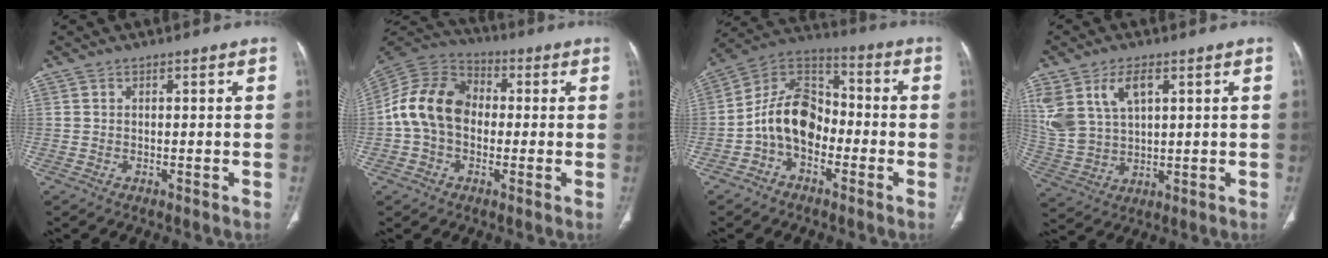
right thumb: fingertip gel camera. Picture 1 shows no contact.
{"total": 14.0, "force": [-0.5, 10.5, 9.2], "torque": [-0.163, 0.036, -0.020]}
{"total": 12.5, "force": [-3.3, 8.6, 8.4], "torque": [-0.131, 0.054, -0.075]}
{"total": 12.0, "force": [5.1, 7.0, 8.2], "torque": [-0.175, -0.010, 0.117]}